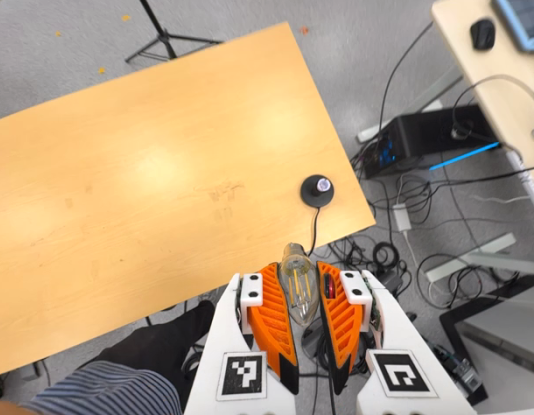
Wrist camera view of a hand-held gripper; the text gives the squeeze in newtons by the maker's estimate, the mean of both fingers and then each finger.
{"total": 19.2, "left": 23.8, "right": 14.6}